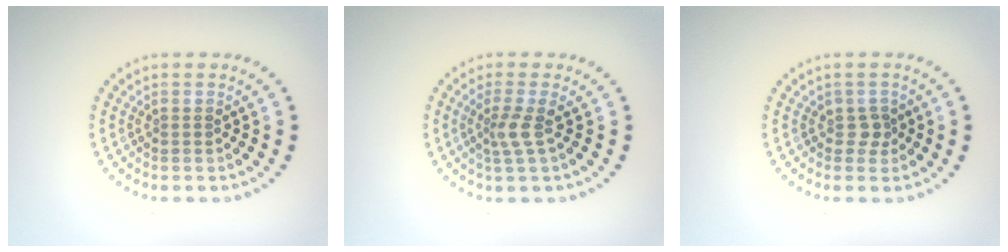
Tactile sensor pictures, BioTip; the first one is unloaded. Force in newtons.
{"total": 2.0, "press": 1.3, "slide": 1.5}
{"total": 1.2, "press": 1.0, "slide": 0.8}